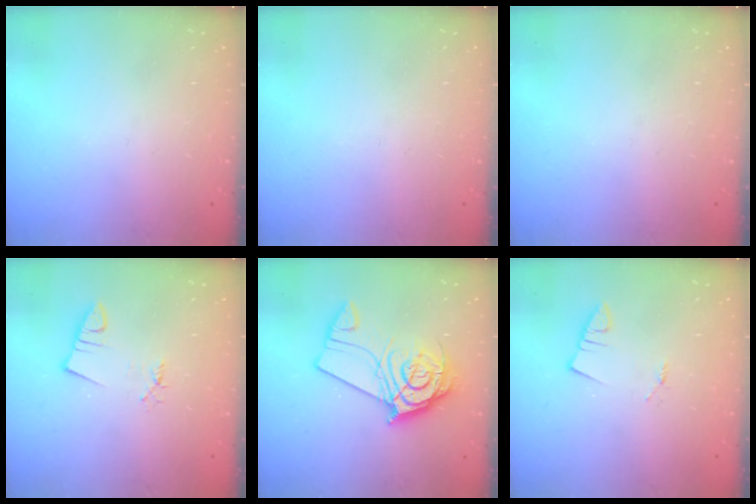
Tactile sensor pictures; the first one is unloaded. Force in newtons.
{"total": 0.0}
{"total": 0.0}
{"total": 1.1, "press": 1.1, "slide": 0.1}
{"total": 12.1, "press": 12.1, "slide": 1.4}
{"total": 1.3, "press": 1.3, "slide": 0.1}